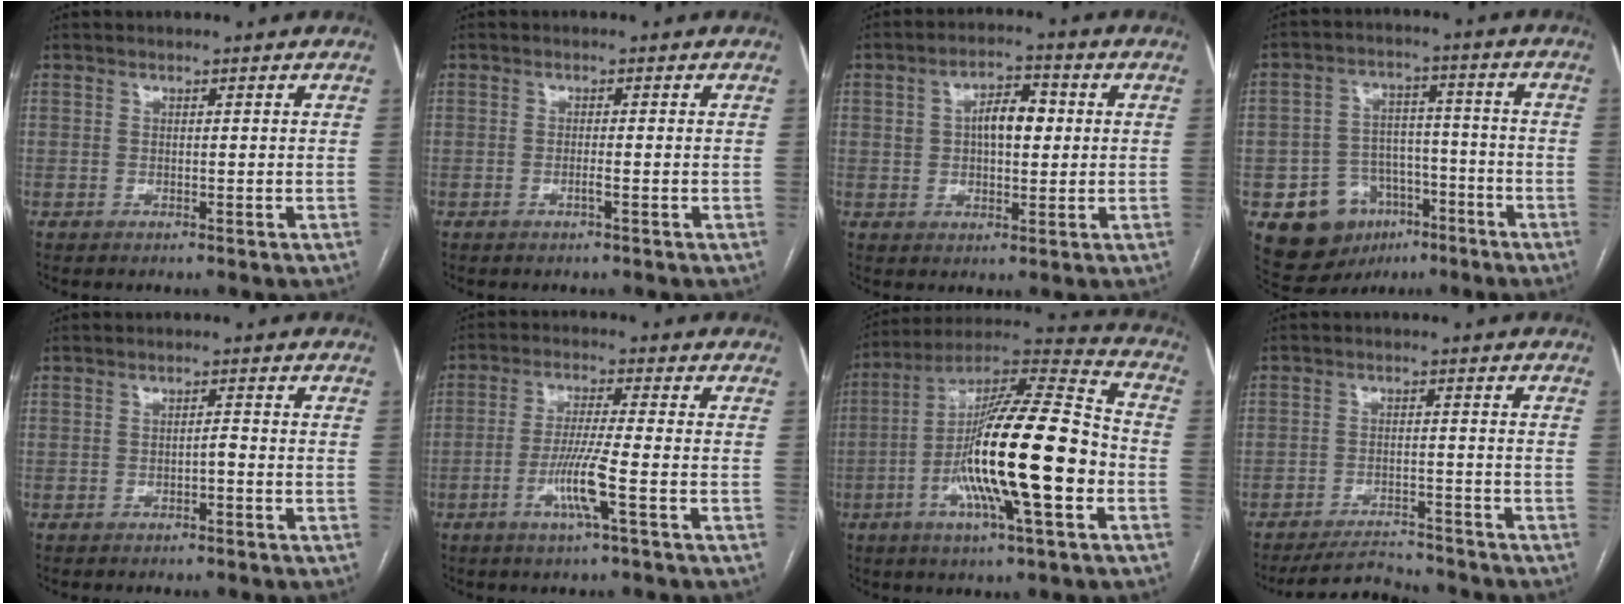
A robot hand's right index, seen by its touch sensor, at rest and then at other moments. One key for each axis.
{"total": 1.1, "fx": -0.5, "fy": -0.1, "fz": 0.9, "tx": -0.019, "ty": 0.001, "tz": -0.010}
{"total": 6.8, "fx": 1.0, "fy": 3.3, "fz": 5.8, "tx": -0.101, "ty": 0.022, "tz": 0.018}
{"total": 11.3, "fx": -5.6, "fy": 8.9, "fz": 4.1, "tx": -0.067, "ty": 0.033, "tz": -0.077}
{"total": 1.1, "fx": -0.6, "fy": 0.2, "fz": 0.9, "tx": -0.014, "ty": 0.002, "tz": -0.011}
{"total": 7.0, "fx": -2.6, "fy": -0.7, "fz": 6.4, "tx": -0.125, "ty": -0.009, "tz": -0.053}
{"total": 20.5, "fx": -4.9, "fy": 1.9, "fz": 19.8, "tx": -0.351, "ty": -0.001, "tz": -0.086}
{"total": 6.4, "fx": -6.3, "fy": 0.9, "fz": 0.4, "tx": -0.007, "ty": -0.005, "tz": -0.104}